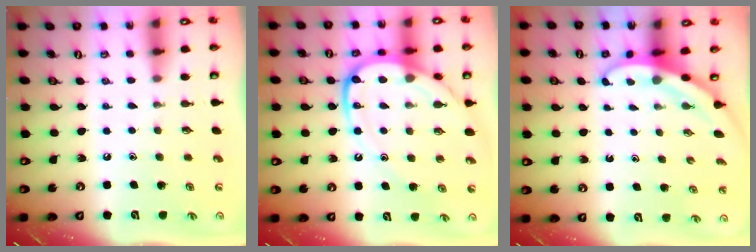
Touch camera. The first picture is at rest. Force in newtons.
{"total": 15.0, "press": 14.9, "slide": 1.8}
{"total": 3.1, "press": 3.1, "slide": 0.2}